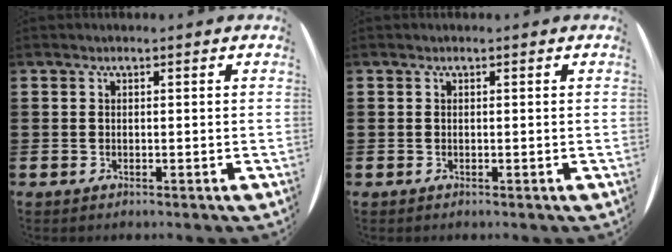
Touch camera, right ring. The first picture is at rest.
{"total": 0.0}